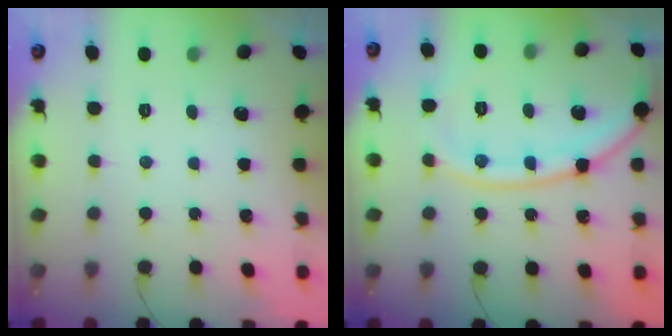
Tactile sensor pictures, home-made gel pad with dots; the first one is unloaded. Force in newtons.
{"total": 14.2, "press": 14.1, "slide": 1.5}